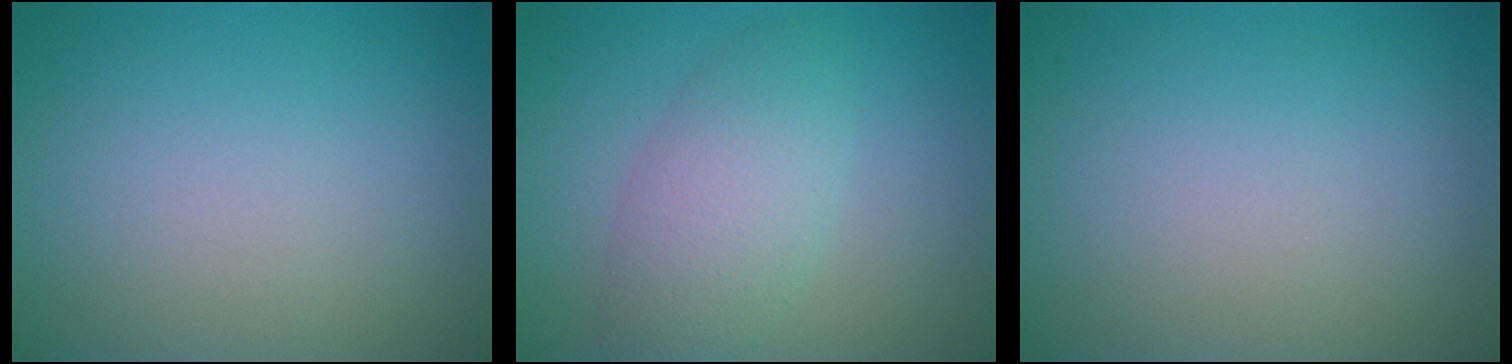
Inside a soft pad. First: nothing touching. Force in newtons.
{"total": 4.4, "press": 4.4, "slide": 0.2}
{"total": 0.0}